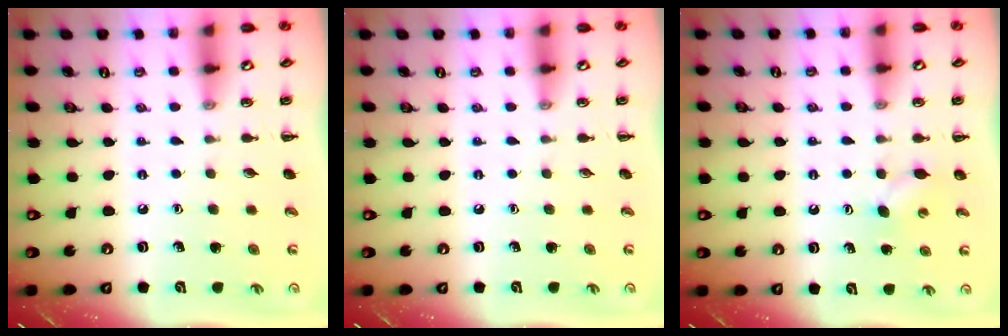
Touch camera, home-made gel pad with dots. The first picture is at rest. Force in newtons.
{"total": 0.0}
{"total": 4.7, "press": 4.6, "slide": 1.2}